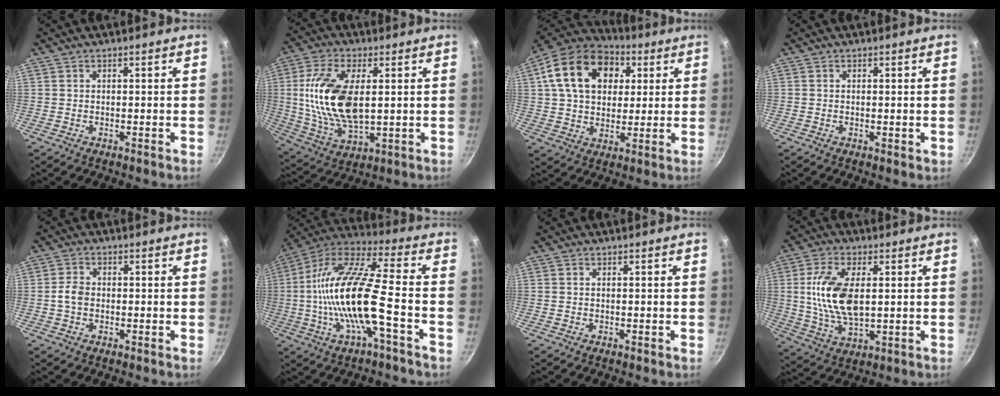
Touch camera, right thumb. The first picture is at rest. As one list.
[{"total": 17.2, "force": [2.3, 8.8, 14.7], "torque": [-0.280, -0.005, 0.049]}, {"total": 20.3, "force": [6.1, 14.4, 13.0], "torque": [-0.205, 0.012, 0.095]}, {"total": 0.8, "force": [0.0, 0.3, 0.7], "torque": [-0.010, -0.001, -0.002]}, {"total": 3.3, "force": [-0.5, 2.4, 2.2], "torque": [-0.039, 0.014, -0.014]}, {"total": 19.8, "force": [-4.0, 5.3, 18.7], "torque": [-0.352, 0.037, -0.091]}, {"total": 0.0}, {"total": 13.3, "force": [1.7, 6.7, 11.3], "torque": [-0.215, -0.003, 0.035]}]